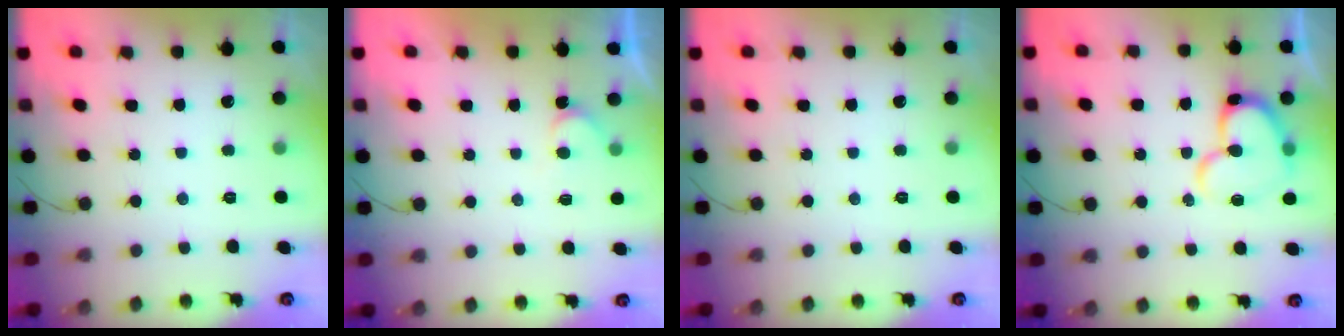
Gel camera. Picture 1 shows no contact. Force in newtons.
{"total": 3.9, "press": 3.9, "slide": 0.2}
{"total": 0.0}
{"total": 14.0, "press": 13.9, "slide": 1.2}